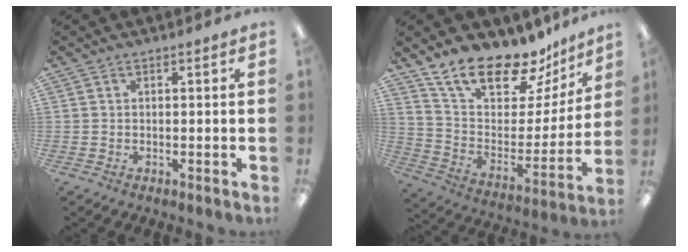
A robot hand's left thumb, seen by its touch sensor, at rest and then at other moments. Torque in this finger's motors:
{"motor_torque": [0.25, 0.27, 1.43, -1.34, 0.22]}